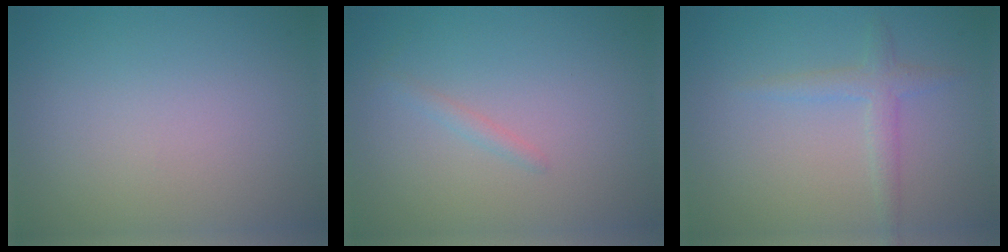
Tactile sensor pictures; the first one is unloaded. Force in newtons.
{"total": 0.8, "press": 0.8, "slide": 0.1}
{"total": 1.9, "press": 1.9, "slide": 0.1}